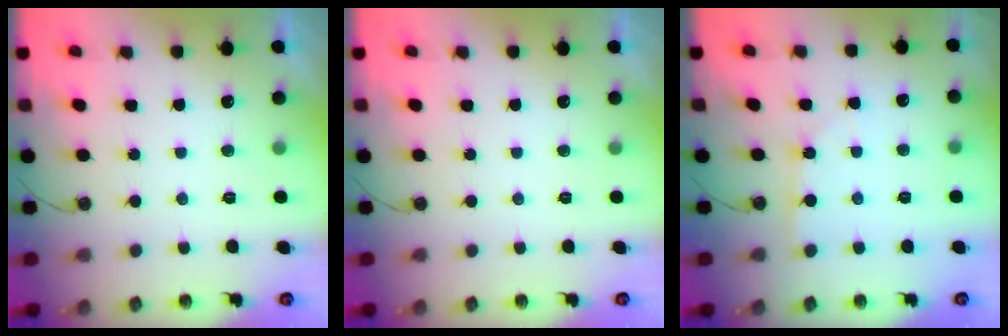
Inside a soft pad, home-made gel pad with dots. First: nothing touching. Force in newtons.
{"total": 0.0}
{"total": 1.8, "press": 1.8, "slide": 0.2}